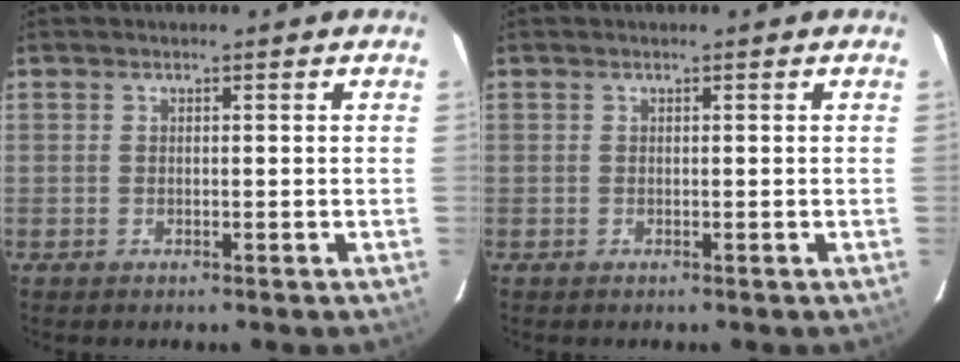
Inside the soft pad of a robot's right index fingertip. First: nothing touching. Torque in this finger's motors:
{"motor_torque": [0.10, -0.02, 0.03, 0.00]}